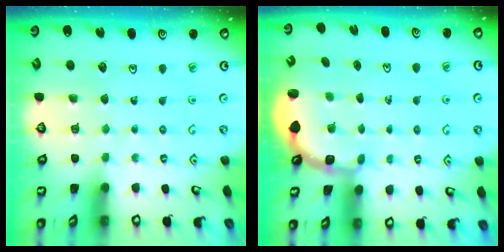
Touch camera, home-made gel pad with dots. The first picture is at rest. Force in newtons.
{"total": 2.7, "press": 2.1, "slide": 1.7}